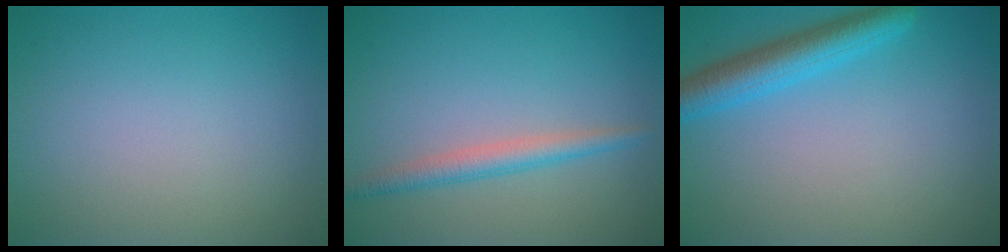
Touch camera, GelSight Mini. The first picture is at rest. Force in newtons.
{"total": 2.3, "press": 2.3, "slide": 0.1}
{"total": 4.3, "press": 4.3, "slide": 0.1}